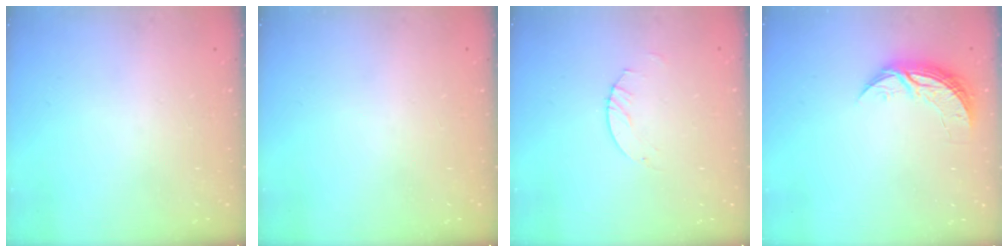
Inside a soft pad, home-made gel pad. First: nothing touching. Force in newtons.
{"total": 0.0}
{"total": 2.0, "press": 2.0, "slide": 0.2}
{"total": 8.4, "press": 8.4, "slide": 0.6}